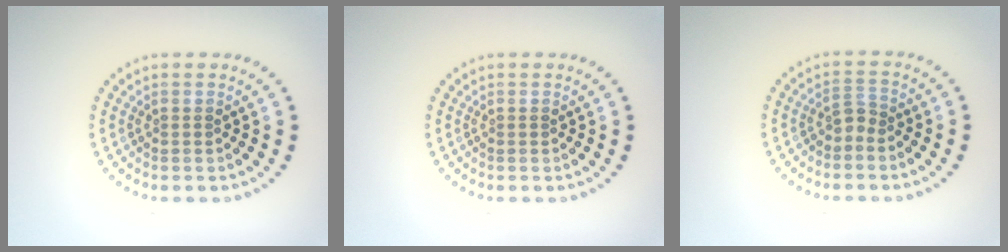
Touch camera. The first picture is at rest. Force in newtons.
{"total": 0.0}
{"total": 1.5, "press": 1.1, "slide": 1.0}